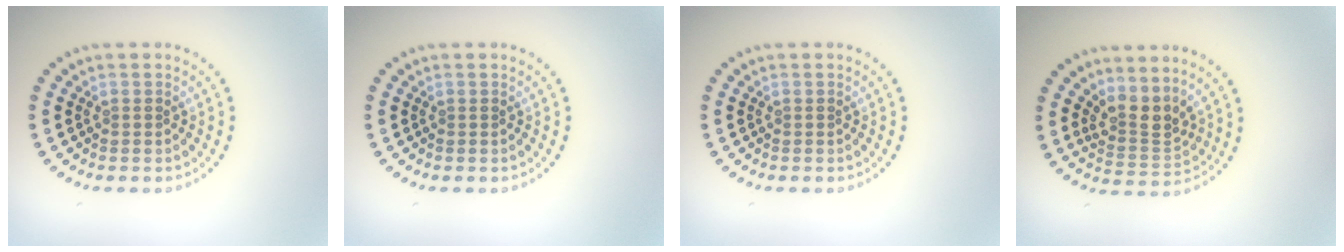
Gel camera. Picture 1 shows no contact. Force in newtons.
{"total": 0.0}
{"total": 0.0}
{"total": 3.0, "press": 2.3, "slide": 2.0}